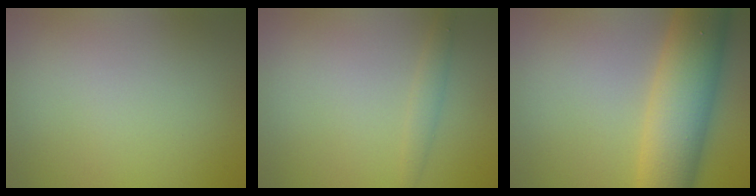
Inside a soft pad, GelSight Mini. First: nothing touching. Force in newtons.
{"total": 1.3, "press": 1.3, "slide": 0.0}
{"total": 10.1, "press": 10.0, "slide": 0.5}